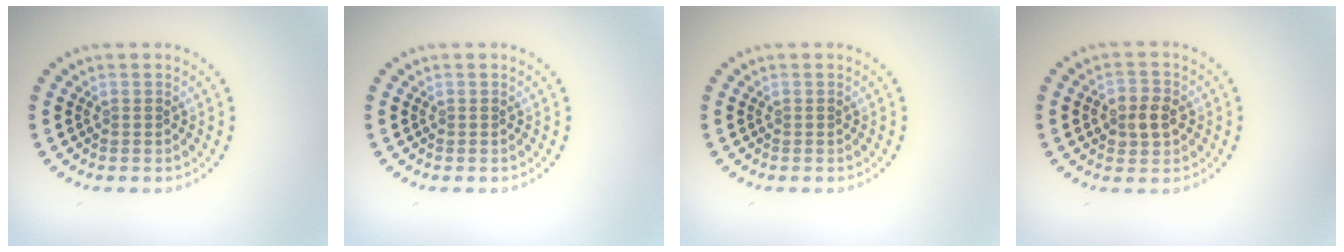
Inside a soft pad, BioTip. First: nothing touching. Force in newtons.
{"total": 0.0}
{"total": 0.0}
{"total": 2.8, "press": 2.8, "slide": 0.3}